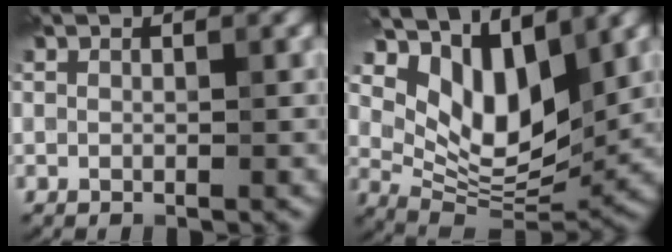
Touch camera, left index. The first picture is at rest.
{"total": 8.8, "force": [4.8, 4.5, 5.9], "torque": [-0.107, -0.012, 0.088]}